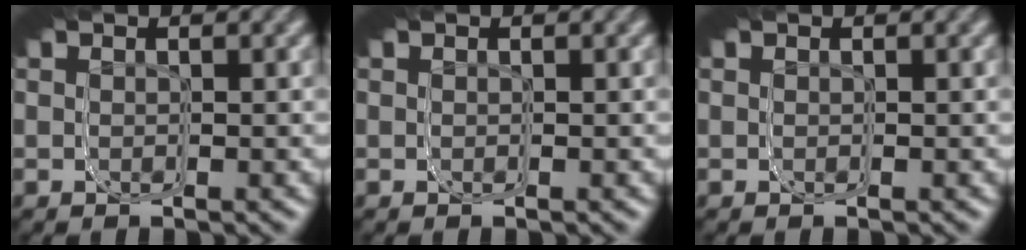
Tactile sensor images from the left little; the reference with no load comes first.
{"total": 0.0}
{"total": 0.0}